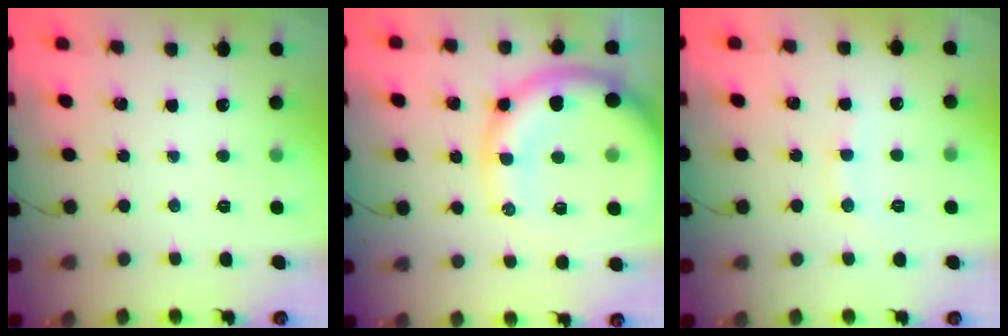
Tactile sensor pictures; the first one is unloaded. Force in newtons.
{"total": 16.7, "press": 16.5, "slide": 2.7}
{"total": 7.6, "press": 7.5, "slide": 1.1}